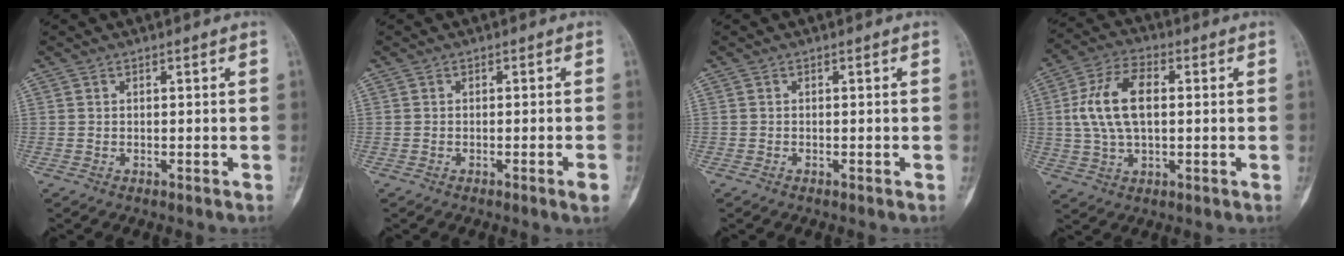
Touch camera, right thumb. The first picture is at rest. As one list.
[{"total": 2.1, "force": [-1.0, -0.1, 1.8], "torque": [-0.032, -0.004, -0.017]}, {"total": 0.0}, {"total": 12.0, "force": [1.2, 6.6, 9.9], "torque": [-0.194, 0.016, 0.023]}]